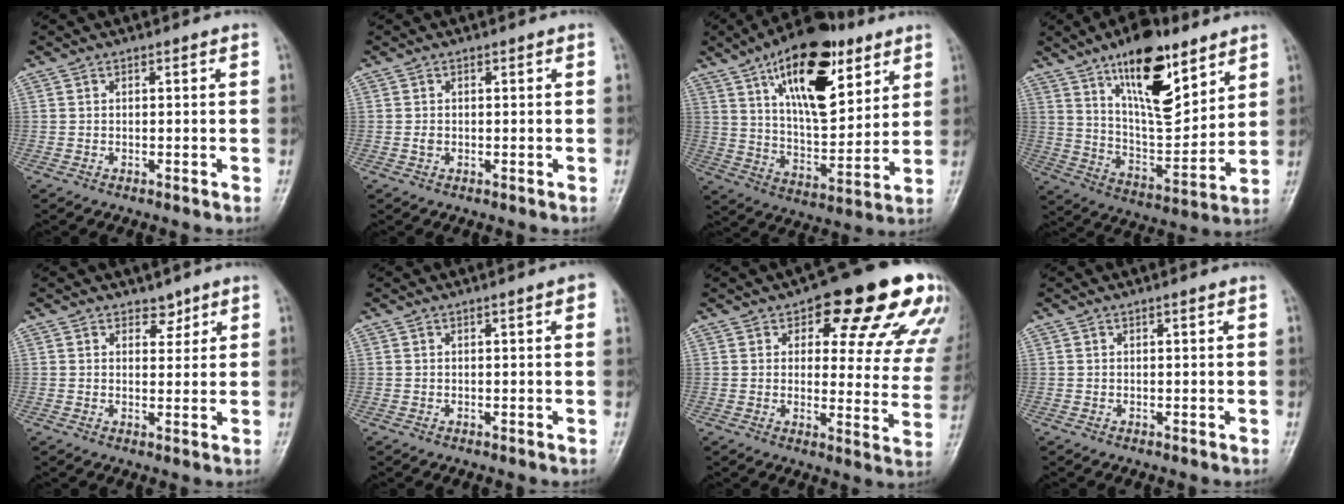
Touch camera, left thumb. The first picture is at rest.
{"total": 1.0, "force": [-0.1, 0.8, 0.6], "torque": [-0.008, 0.002, -0.002]}
{"total": 21.8, "force": [10.7, 9.9, 16.2], "torque": [-0.219, -0.042, 0.179]}
{"total": 19.0, "force": [10.8, 7.6, 13.7], "torque": [-0.179, -0.061, 0.188]}
{"total": 2.7, "force": [2.0, 1.7, 0.8], "torque": [0.010, -0.012, 0.027]}
{"total": 2.4, "force": [1.0, 0.4, 2.2], "torque": [-0.024, 0.002, 0.009]}
{"total": 21.3, "force": [11.9, 8.6, 15.4], "torque": [-0.140, -0.033, 0.139]}
{"total": 0.7, "force": [0.4, 0.1, 0.5], "torque": [-0.007, 0.000, 0.005]}